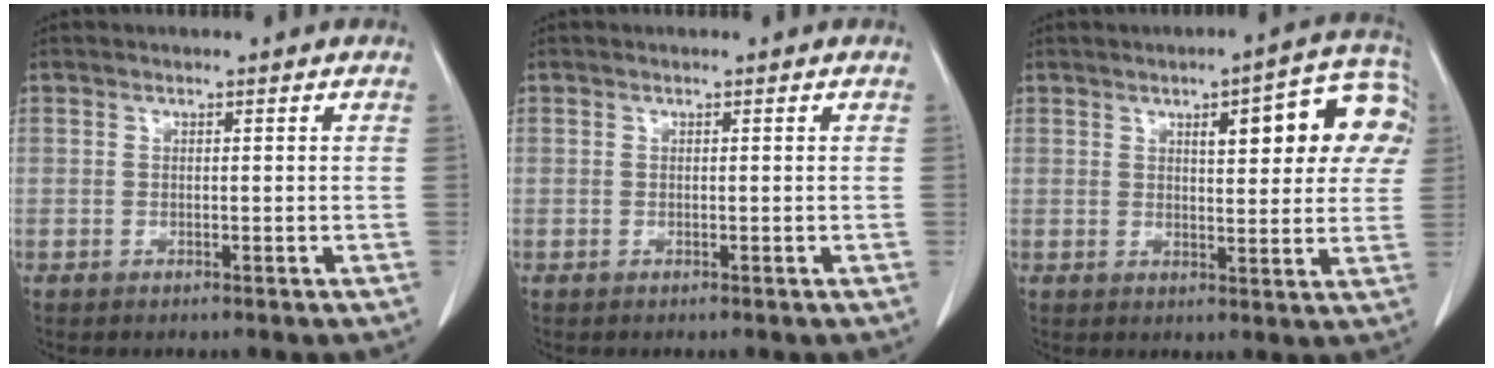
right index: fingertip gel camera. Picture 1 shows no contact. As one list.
[{"total": 0.0}, {"total": 12.6, "force": [4.5, 3.7, 11.2], "torque": [-0.127, 0.027, 0.051]}]